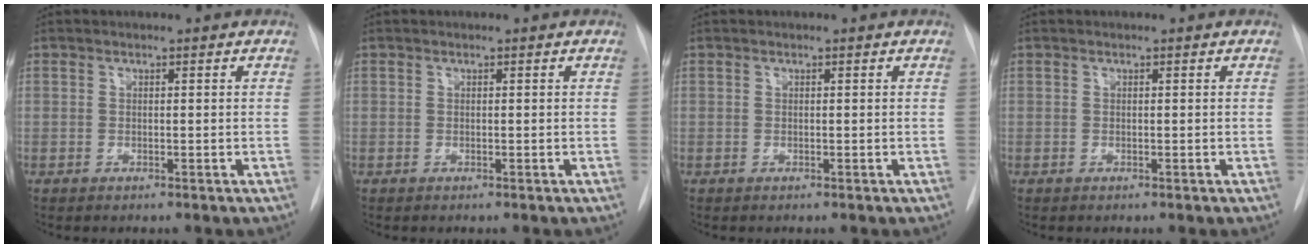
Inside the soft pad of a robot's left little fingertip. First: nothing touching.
{"total": 0.0}
{"total": 0.0}
{"total": 0.0}